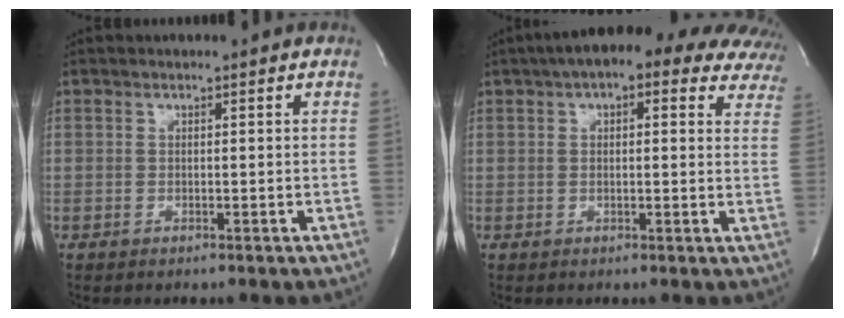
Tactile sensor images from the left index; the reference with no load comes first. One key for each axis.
{"total": 18.9, "fx": 14.2, "fy": 6.0, "fz": 10.8, "tx": -0.141, "ty": 0.043, "tz": 0.155}